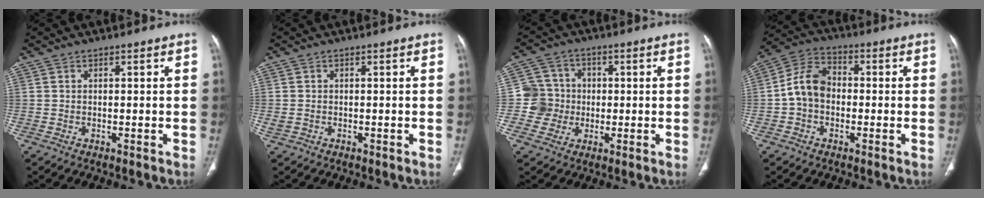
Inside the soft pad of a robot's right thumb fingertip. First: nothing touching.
{"total": 0.9, "force": [-0.3, 0.7, 0.5], "torque": [-0.020, 0.001, -0.005]}
{"total": 7.3, "force": [-0.6, 7.2, 0.7], "torque": [0.027, 0.016, -0.018]}
{"total": 8.7, "force": [-0.9, 6.4, 5.8], "torque": [-0.097, 0.030, -0.030]}